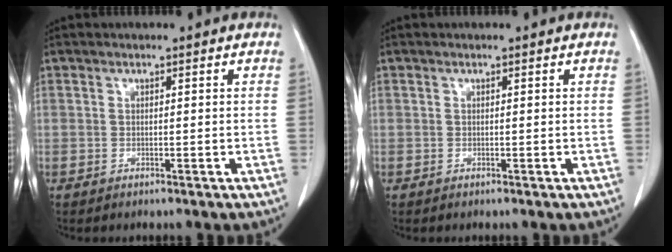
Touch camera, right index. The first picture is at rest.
{"total": 0.0}